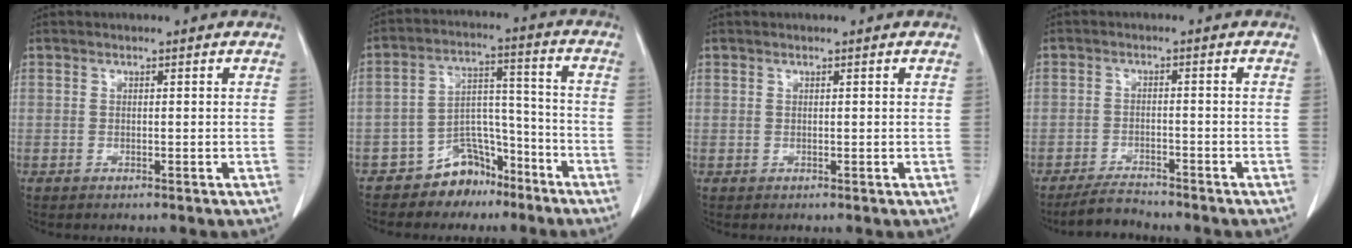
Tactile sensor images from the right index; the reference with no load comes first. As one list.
[{"total": 8.2, "force": [-6.2, 4.8, 2.6], "torque": [-0.038, 0.038, -0.104]}, {"total": 0.0}, {"total": 3.4, "force": [-3.3, 0.5, 0.6], "torque": [-0.014, -0.010, -0.059]}]